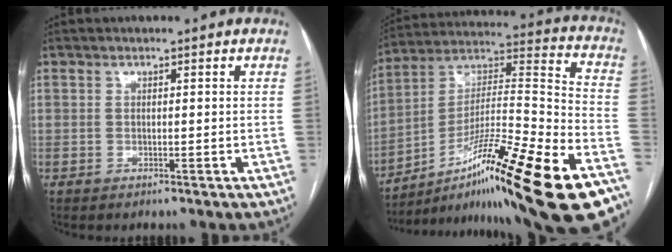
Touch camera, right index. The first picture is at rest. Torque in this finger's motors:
{"motor_torque": [1.13, -1.01, 0.45, 0.21]}